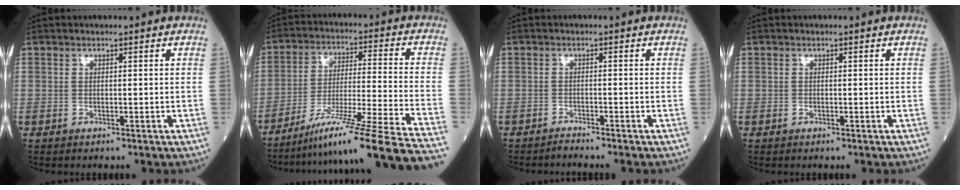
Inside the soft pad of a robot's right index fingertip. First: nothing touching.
{"total": 24.0, "force": [-19.5, -2.6, 13.7], "torque": [-0.157, -0.033, -0.306]}
{"total": 1.3, "force": [-1.2, -0.4, 0.0], "torque": [-0.003, -0.003, -0.022]}
{"total": 0.0}